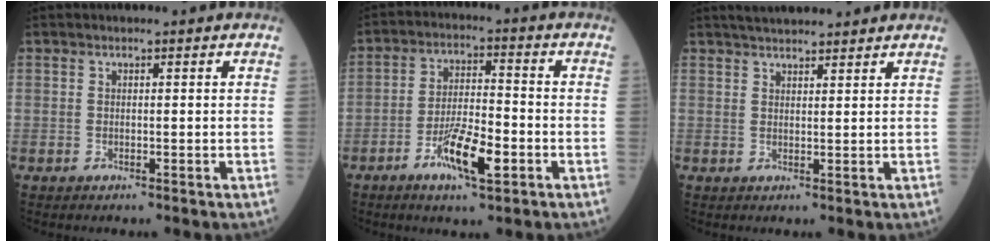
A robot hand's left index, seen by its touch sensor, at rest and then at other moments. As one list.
[{"total": 8.3, "force": [-3.8, 1.9, 7.1], "torque": [-0.137, -0.004, -0.066]}, {"total": 6.8, "force": [6.2, 1.0, 2.6], "torque": [-0.041, 0.031, 0.092]}]